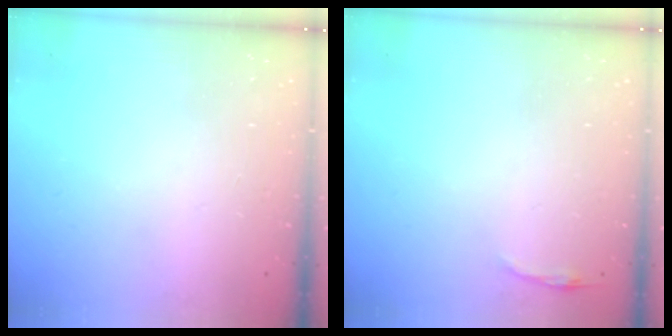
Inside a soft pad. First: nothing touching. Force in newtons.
{"total": 2.8, "press": 2.8, "slide": 0.6}